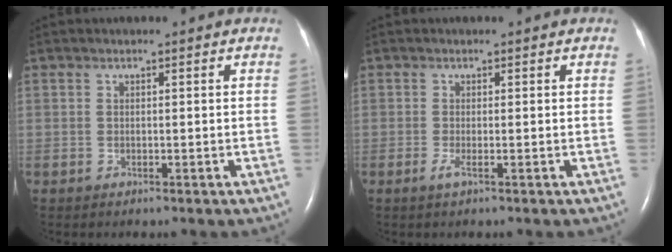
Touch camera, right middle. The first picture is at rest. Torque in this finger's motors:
{"motor_torque": [0.11, -0.02, 0.03, 0.02]}